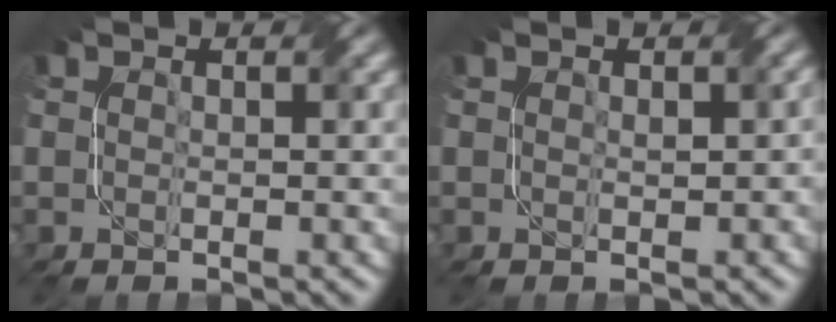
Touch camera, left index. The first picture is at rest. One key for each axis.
{"total": 0.8, "fx": 0.1, "fy": 0.3, "fz": 0.7, "tx": -0.011, "ty": 0.002, "tz": 0.007}